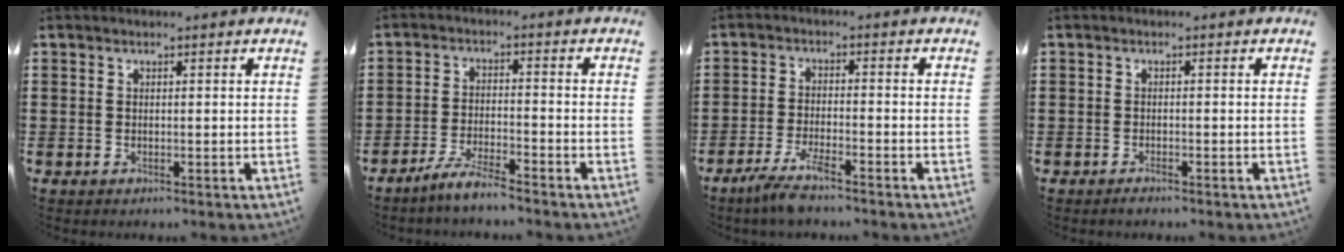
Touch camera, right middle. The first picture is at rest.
{"total": 4.7, "force": [-4.2, 0.1, 2.1], "torque": [-0.049, -0.005, -0.083]}
{"total": 4.9, "force": [-3.7, 0.3, 3.2], "torque": [-0.080, -0.017, -0.073]}
{"total": 0.8, "force": [-0.7, 0.1, 0.3], "torque": [-0.009, -0.005, -0.012]}